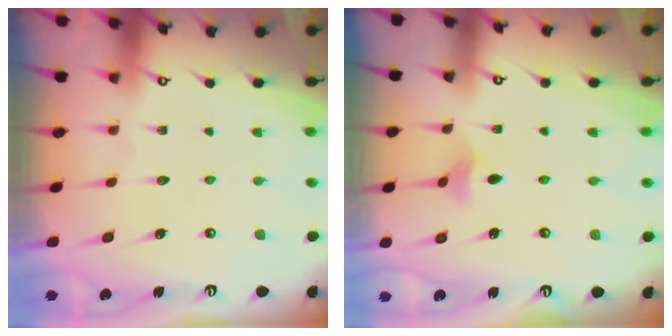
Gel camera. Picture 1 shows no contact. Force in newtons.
{"total": 3.4, "press": 3.3, "slide": 0.8}